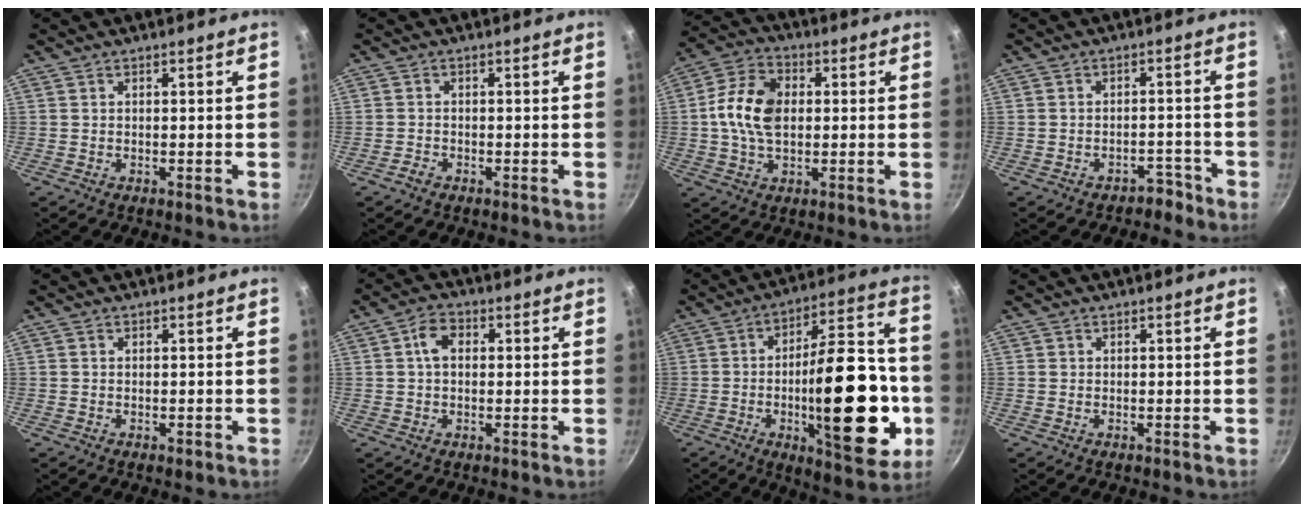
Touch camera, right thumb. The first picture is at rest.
{"total": 1.4, "force": [-1.1, 0.8, 0.4], "torque": [-0.008, 0.010, -0.022]}
{"total": 11.7, "force": [0.7, 7.7, 8.8], "torque": [-0.150, 0.016, 0.000]}
{"total": 3.3, "force": [-2.7, 1.8, 0.7], "torque": [0.022, 0.042, -0.021]}
{"total": 0.9, "force": [-0.4, 0.6, 0.5], "torque": [-0.006, 0.000, -0.006]}
{"total": 4.5, "force": [0.6, 3.2, 3.1], "torque": [-0.046, 0.010, 0.001]}
{"total": 26.1, "force": [-5.8, 9.7, 23.6], "torque": [-0.313, 0.032, -0.078]}
{"total": 0.0}